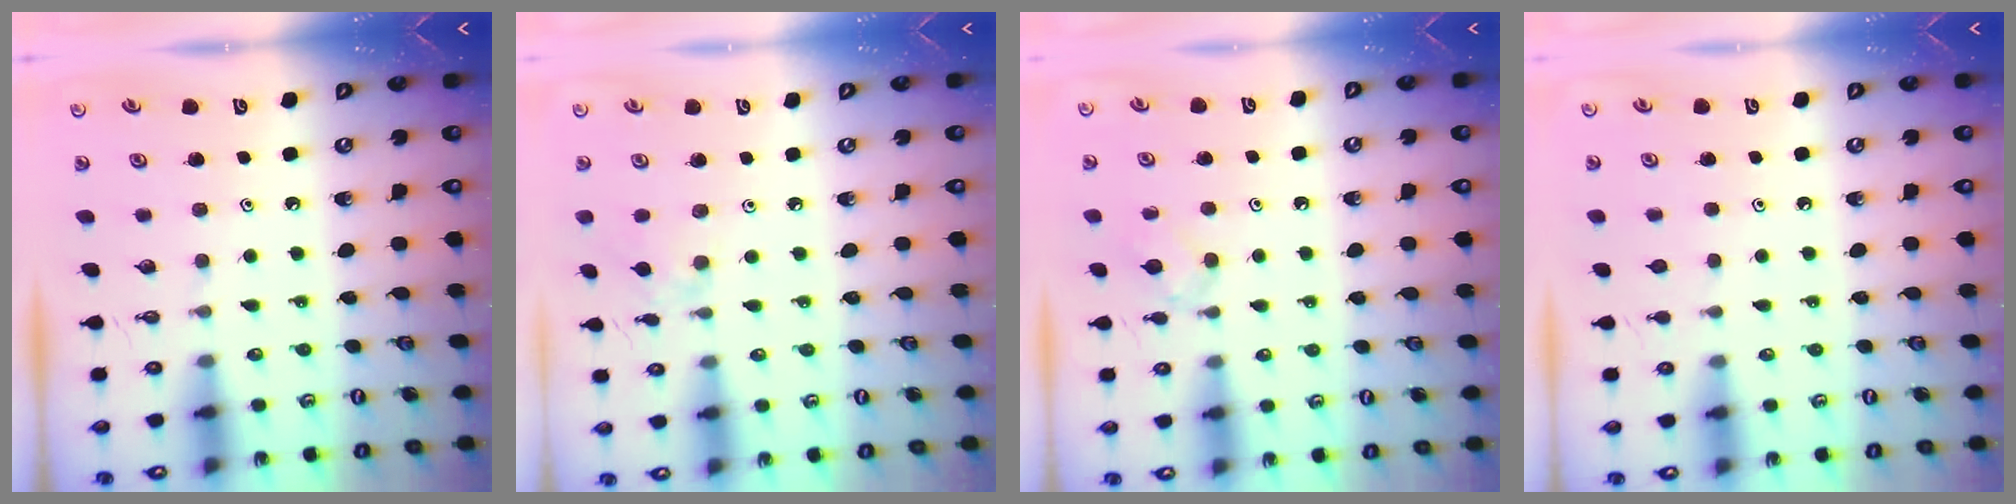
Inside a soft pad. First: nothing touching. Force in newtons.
{"total": 2.3, "press": 2.3, "slide": 0.4}
{"total": 2.9, "press": 2.8, "slide": 0.6}
{"total": 0.8, "press": 0.7, "slide": 0.3}